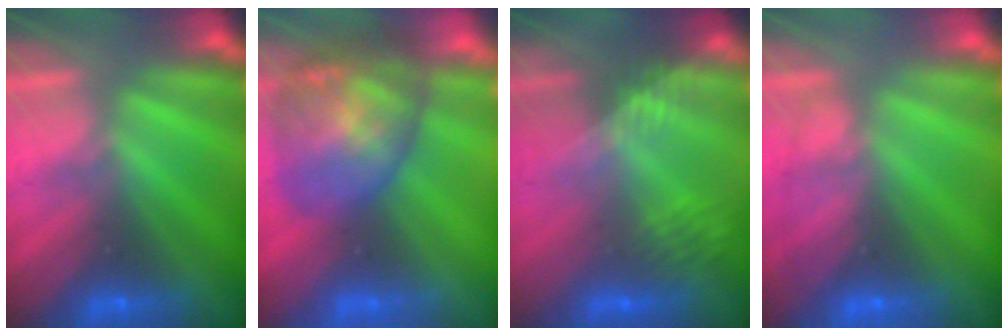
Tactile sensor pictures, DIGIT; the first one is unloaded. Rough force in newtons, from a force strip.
{"total": 7.0}
{"total": 2.4}
{"total": 1.8}